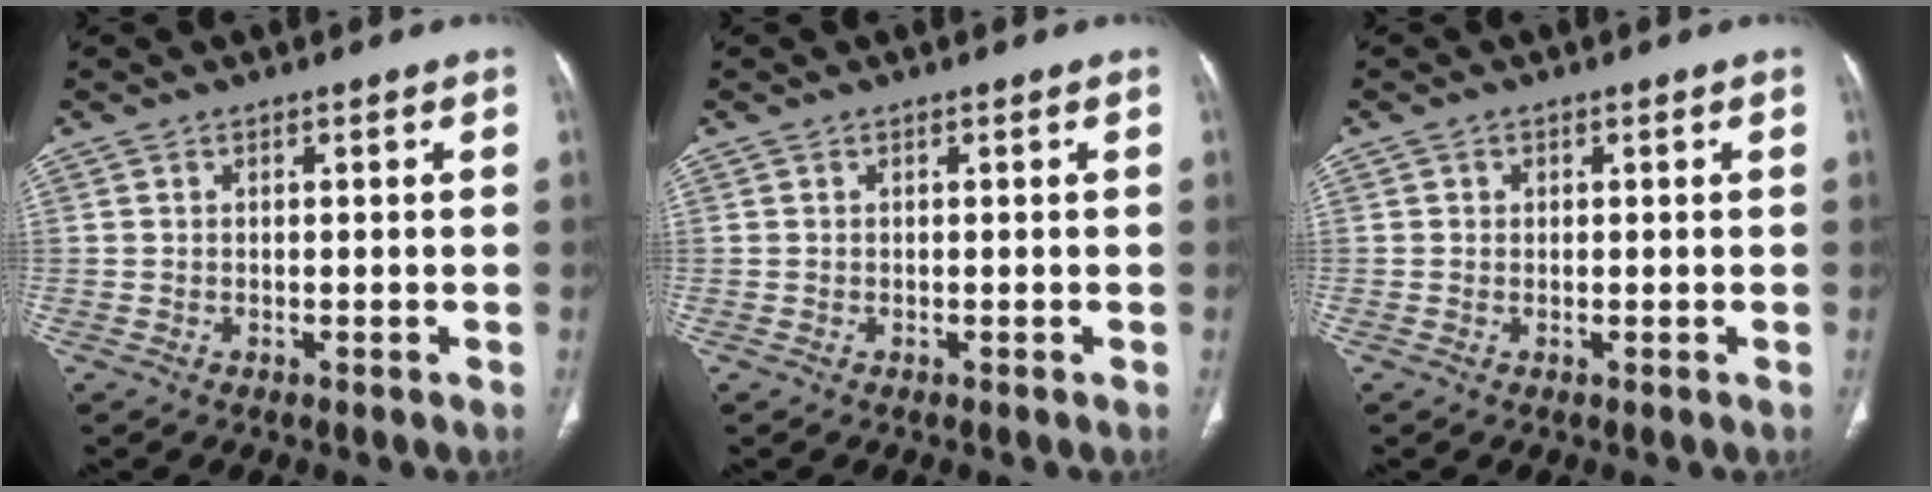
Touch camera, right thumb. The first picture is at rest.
{"total": 0.0}
{"total": 0.8, "force": [0.2, 0.8, 0.1], "torque": [0.003, 0.002, 0.003]}